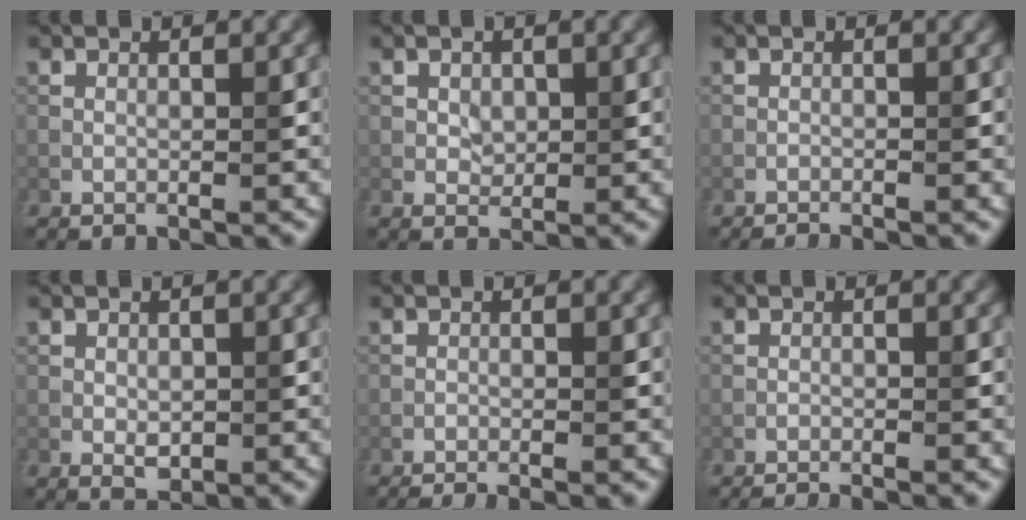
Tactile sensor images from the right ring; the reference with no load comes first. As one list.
[{"total": 1.3, "force": [0.0, 1.2, 0.4], "torque": [-0.009, -0.005, 0.007]}, {"total": 1.1, "force": [-1.0, 0.1, 0.6], "torque": [-0.008, 0.003, -0.016]}, {"total": 1.3, "force": [-0.5, 1.0, 0.8], "torque": [-0.015, -0.005, -0.002]}, {"total": 2.3, "force": [-1.5, 0.5, 1.5], "torque": [-0.017, 0.004, -0.028]}, {"total": 1.8, "force": [-1.5, 0.3, 1.0], "torque": [-0.009, 0.006, -0.027]}]